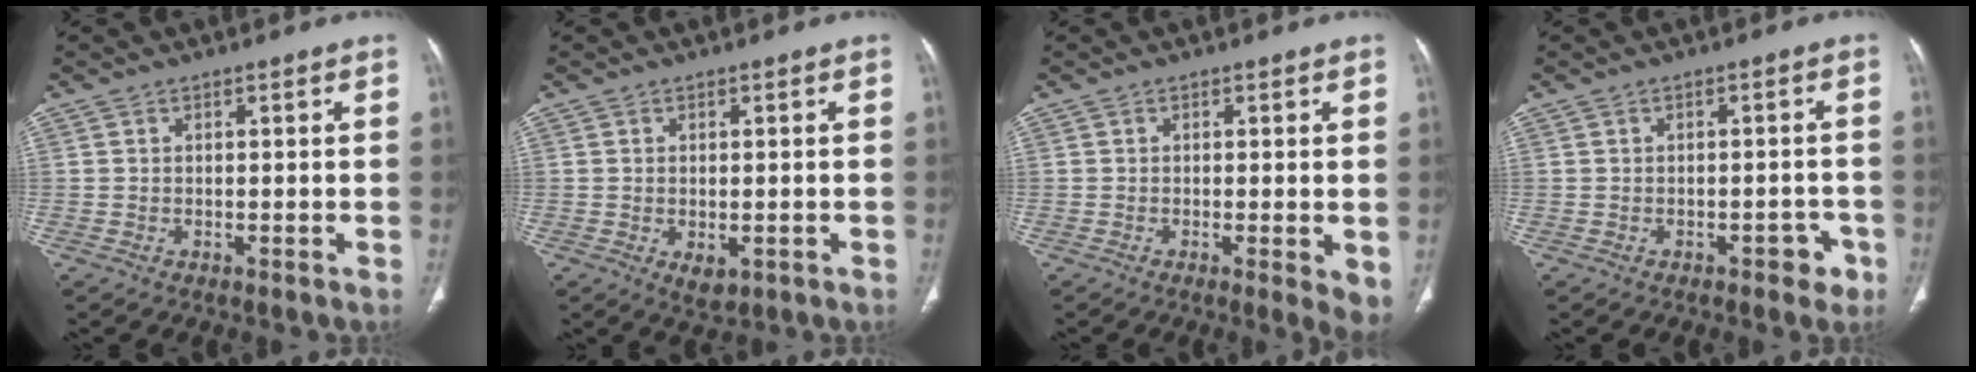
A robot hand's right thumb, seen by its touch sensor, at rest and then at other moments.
{"total": 3.1, "force": [-0.8, 1.8, 2.3], "torque": [-0.031, -0.004, -0.003]}
{"total": 4.5, "force": [-0.7, 1.1, 4.4], "torque": [-0.059, -0.013, -0.013]}
{"total": 3.5, "force": [-1.9, 2.0, 2.2], "torque": [-0.011, 0.015, -0.021]}